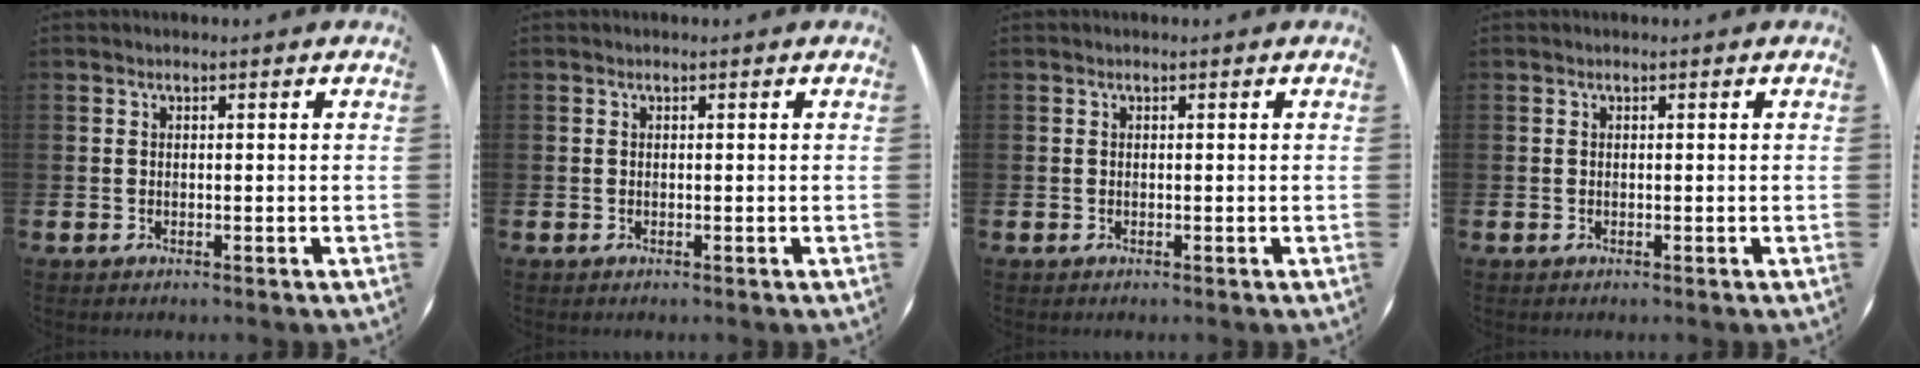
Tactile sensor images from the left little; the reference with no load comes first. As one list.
[{"total": 0.0}, {"total": 0.0}, {"total": 0.0}]